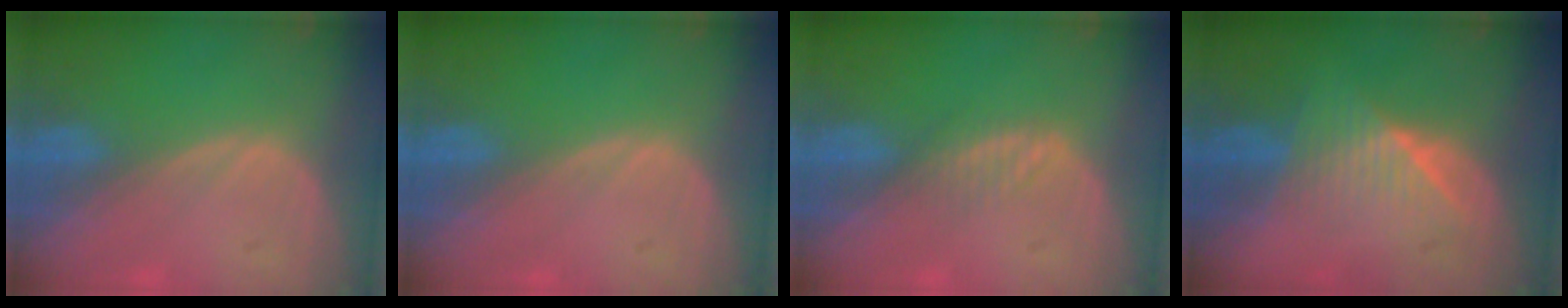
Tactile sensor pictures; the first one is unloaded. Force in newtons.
{"total": 0.0}
{"total": 2.0, "press": 2.0, "slide": 0.2}
{"total": 6.2, "press": 5.8, "slide": 2.1}